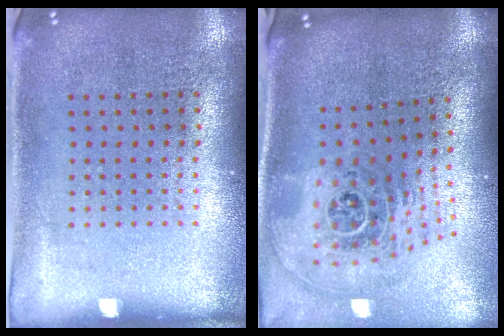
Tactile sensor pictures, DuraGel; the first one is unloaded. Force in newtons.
{"total": 2.6, "press": 1.8, "slide": 1.9}